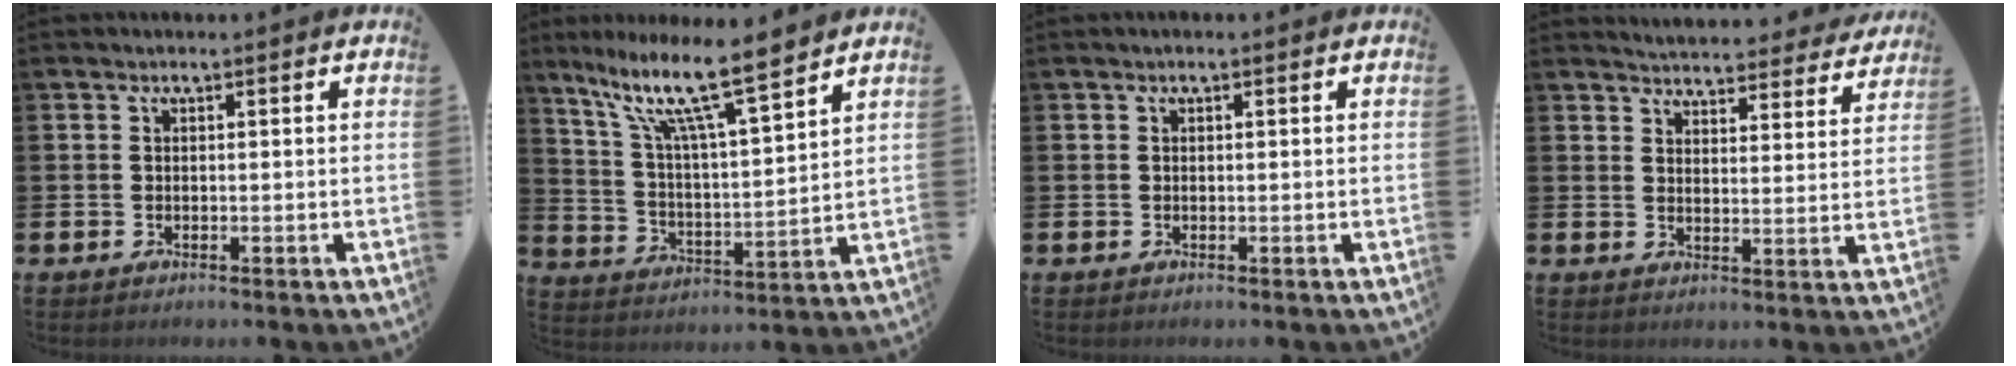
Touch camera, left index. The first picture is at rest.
{"total": 12.4, "force": [9.8, 2.1, 7.4], "torque": [-0.163, -0.052, 0.162]}
{"total": 0.0}
{"total": 4.9, "force": [4.8, 0.8, 0.2], "torque": [-0.018, -0.036, 0.086]}